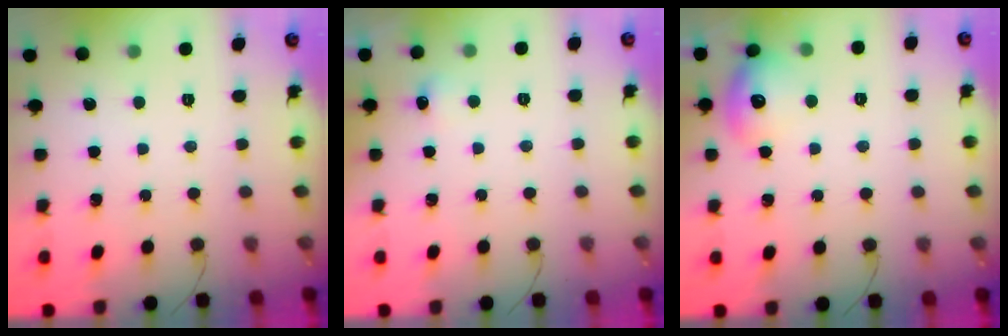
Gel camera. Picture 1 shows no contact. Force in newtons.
{"total": 3.7, "press": 3.3, "slide": 1.6}
{"total": 12.2, "press": 12.2, "slide": 1.1}